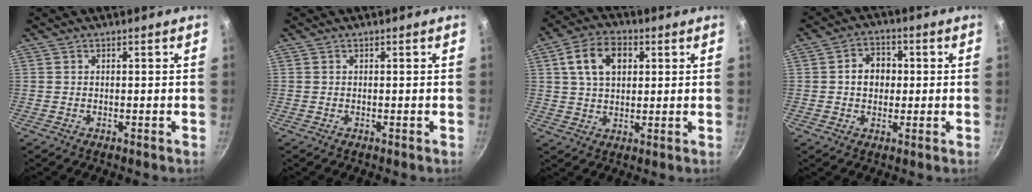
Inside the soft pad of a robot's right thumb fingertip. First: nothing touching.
{"total": 0.0}
{"total": 10.2, "force": [3.0, 6.9, 7.0], "torque": [-0.104, 0.010, 0.045]}
{"total": 6.2, "force": [0.4, 5.1, 3.6], "torque": [-0.026, 0.011, -0.001]}